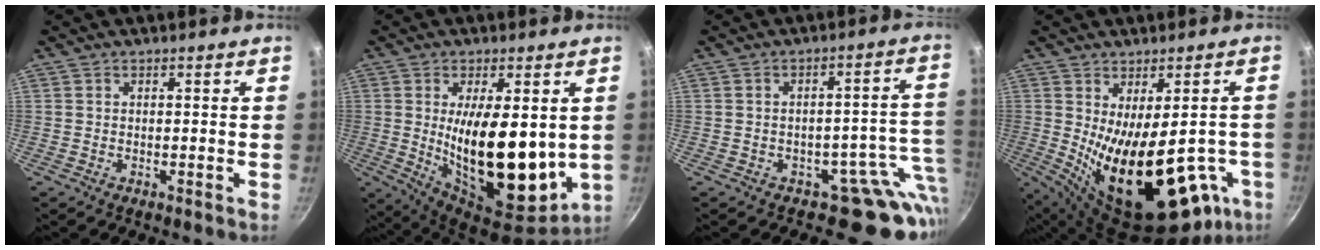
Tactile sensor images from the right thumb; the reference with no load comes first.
{"total": 20.0, "force": [1.0, 9.0, 17.8], "torque": [-0.263, -0.036, 0.032]}
{"total": 9.4, "force": [-2.4, 6.9, 5.9], "torque": [0.002, 0.025, -0.033]}
{"total": 24.9, "force": [-5.1, 11.7, 21.4], "torque": [-0.287, -0.039, -0.039]}